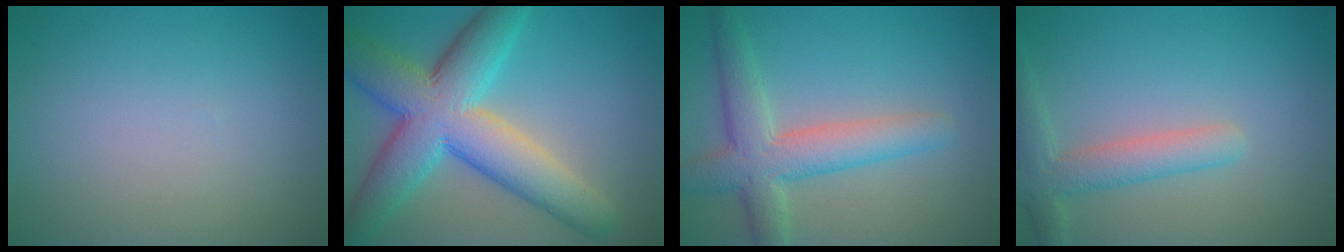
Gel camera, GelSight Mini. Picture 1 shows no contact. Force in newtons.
{"total": 10.6, "press": 10.6, "slide": 0.3}
{"total": 5.4, "press": 5.4, "slide": 0.2}
{"total": 3.5, "press": 3.5, "slide": 0.3}